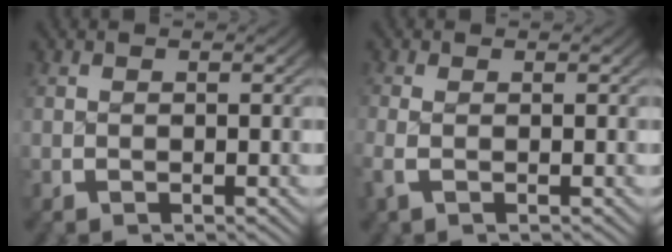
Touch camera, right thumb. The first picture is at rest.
{"total": 1.4, "force": [-0.3, 0.5, 1.3], "torque": [-0.043, -0.005, -0.003]}